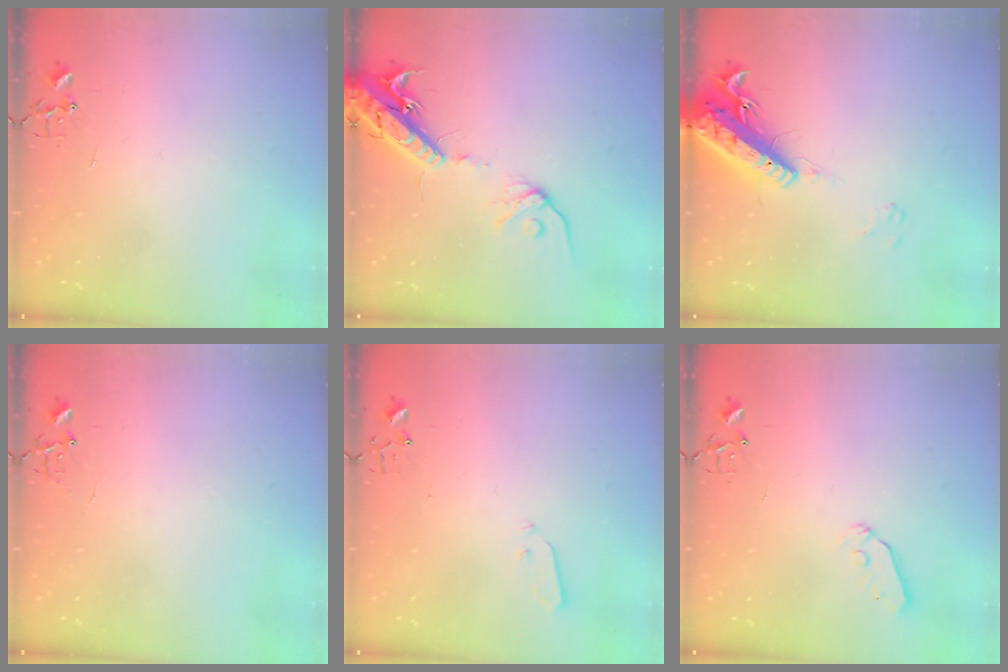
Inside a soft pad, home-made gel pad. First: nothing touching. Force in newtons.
{"total": 17.2, "press": 16.9, "slide": 3.1}
{"total": 19.0, "press": 18.7, "slide": 3.7}
{"total": 5.8, "press": 5.8, "slide": 0.5}
{"total": 3.0, "press": 2.9, "slide": 0.3}
{"total": 5.3, "press": 5.2, "slide": 0.6}